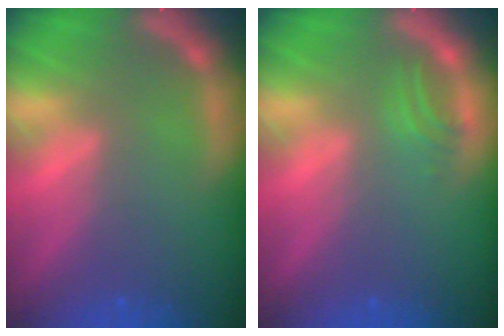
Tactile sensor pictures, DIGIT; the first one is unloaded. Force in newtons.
{"total": 1.5}